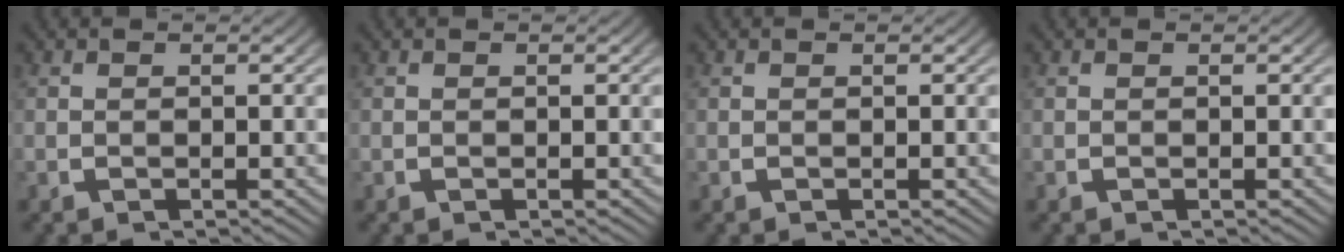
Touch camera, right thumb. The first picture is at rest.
{"total": 0.0}
{"total": 0.0}
{"total": 0.0}